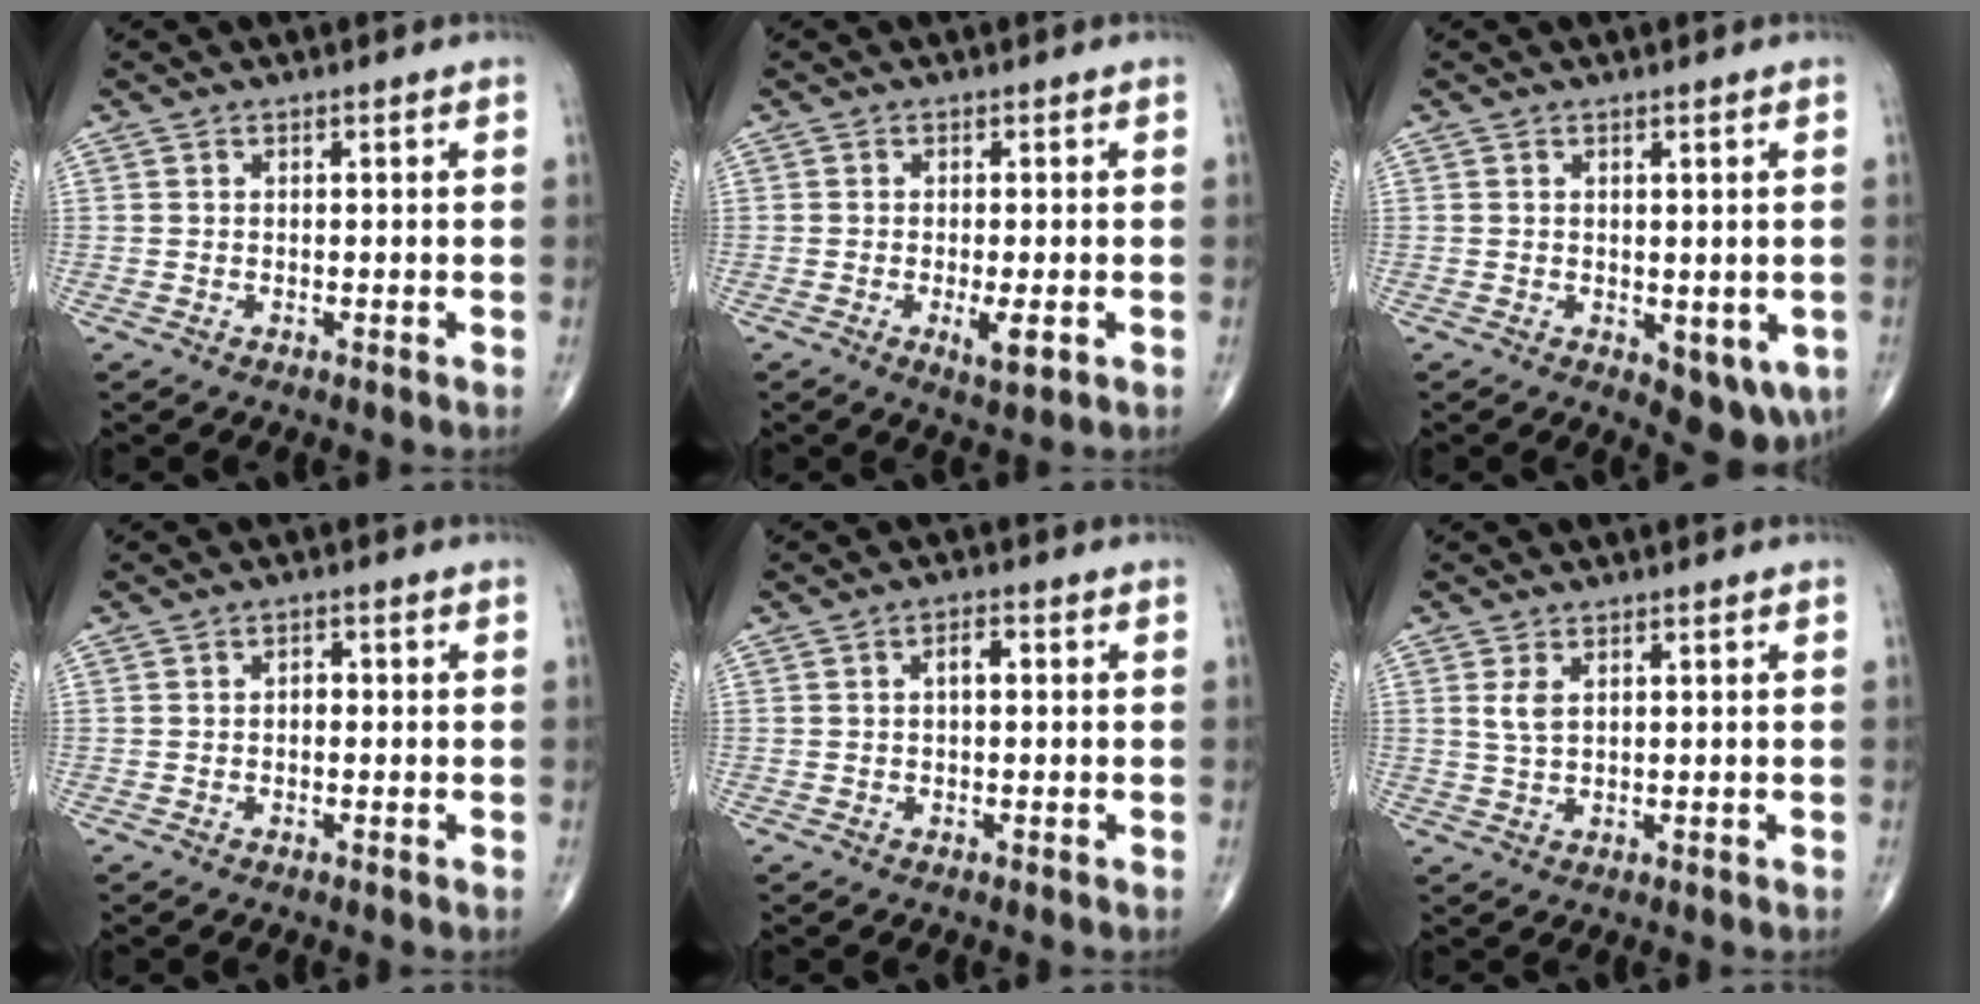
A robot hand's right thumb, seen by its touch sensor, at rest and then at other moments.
{"total": 3.9, "force": [-1.2, 1.0, 3.6], "torque": [-0.060, -0.009, -0.017]}
{"total": 6.5, "force": [-1.4, 3.2, 5.5], "torque": [-0.044, -0.013, -0.010]}
{"total": 1.3, "force": [-0.1, 0.9, 1.0], "torque": [-0.006, 0.003, -0.007]}
{"total": 2.4, "force": [0.3, 1.2, 2.1], "torque": [-0.029, 0.006, 0.001]}
{"total": 2.5, "force": [1.0, 1.2, 2.0], "torque": [-0.041, -0.001, 0.025]}